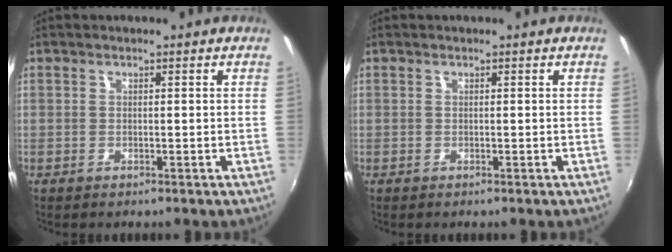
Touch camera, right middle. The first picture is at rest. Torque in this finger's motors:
{"motor_torque": [0.00, 0.00, 0.00, 0.00]}